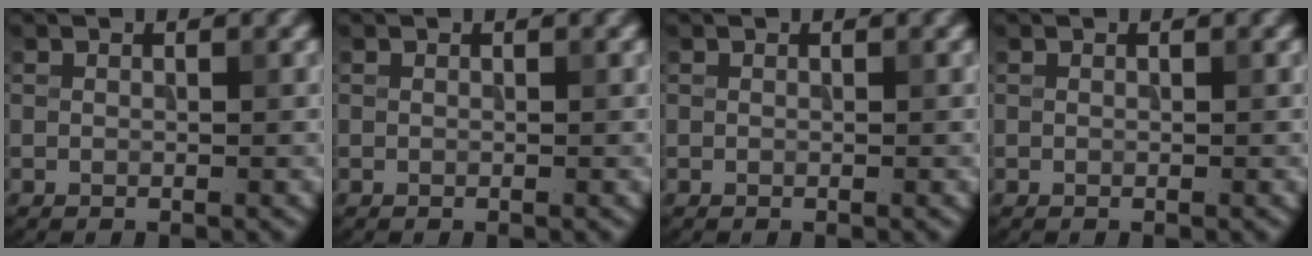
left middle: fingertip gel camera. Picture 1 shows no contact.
{"total": 0.0}
{"total": 0.0}
{"total": 0.0}